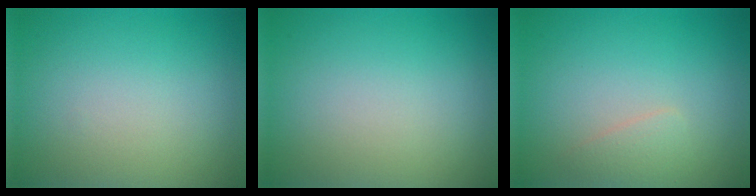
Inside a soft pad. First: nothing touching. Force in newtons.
{"total": 0.0}
{"total": 1.3, "press": 1.3, "slide": 0.1}